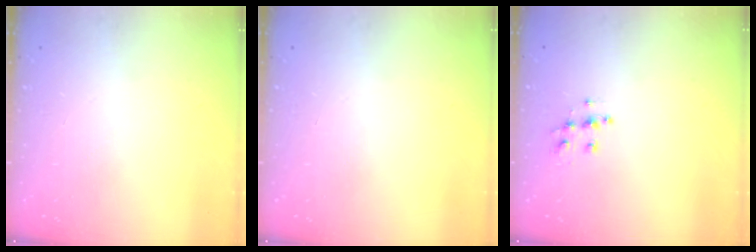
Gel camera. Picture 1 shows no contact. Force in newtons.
{"total": 0.0}
{"total": 7.3, "press": 7.3, "slide": 0.1}